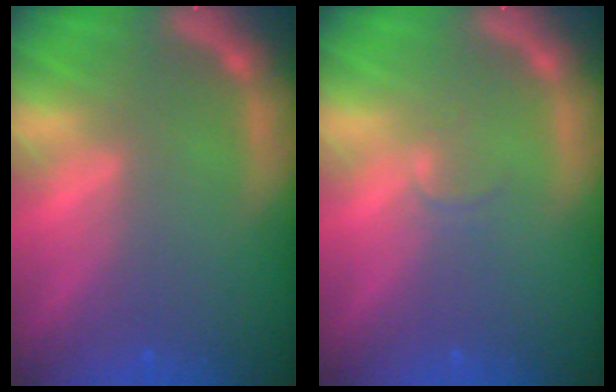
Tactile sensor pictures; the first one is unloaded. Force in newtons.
{"total": 1.0}